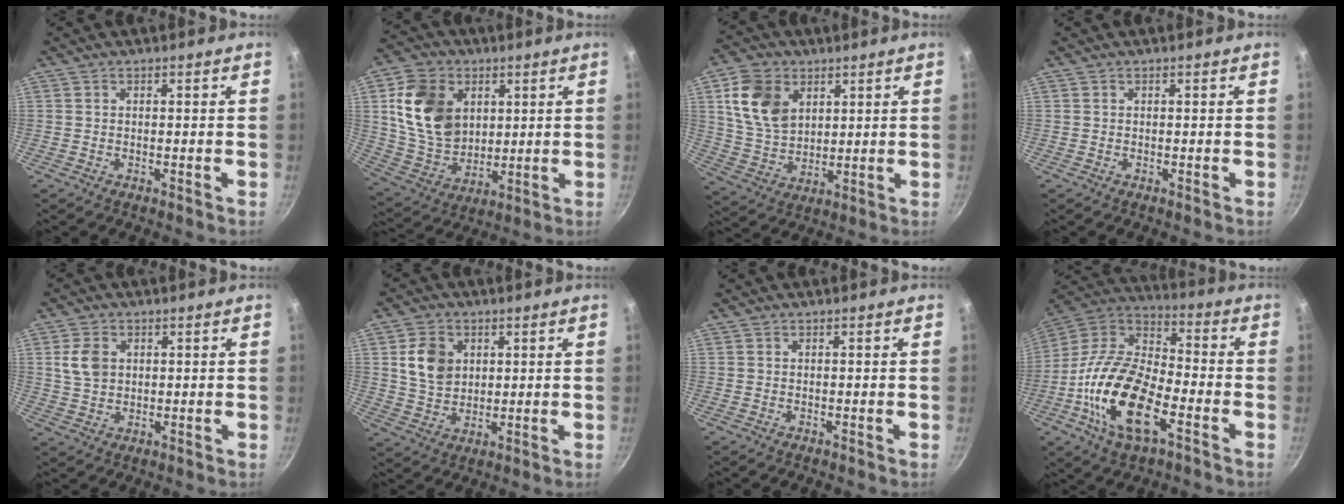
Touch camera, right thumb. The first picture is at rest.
{"total": 16.7, "force": [3.7, 12.9, 9.9], "torque": [-0.152, -0.009, 0.075]}
{"total": 12.4, "force": [4.5, 9.0, 7.4], "torque": [-0.114, -0.017, 0.091]}
{"total": 0.0}
{"total": 5.8, "force": [1.4, 4.3, 3.6], "torque": [-0.059, -0.002, 0.028]}
{"total": 8.3, "force": [2.3, 6.4, 4.8], "torque": [-0.067, -0.009, 0.045]}
{"total": 0.0}
{"total": 21.0, "force": [-7.5, 10.2, 16.8], "torque": [-0.311, 0.036, -0.159]}